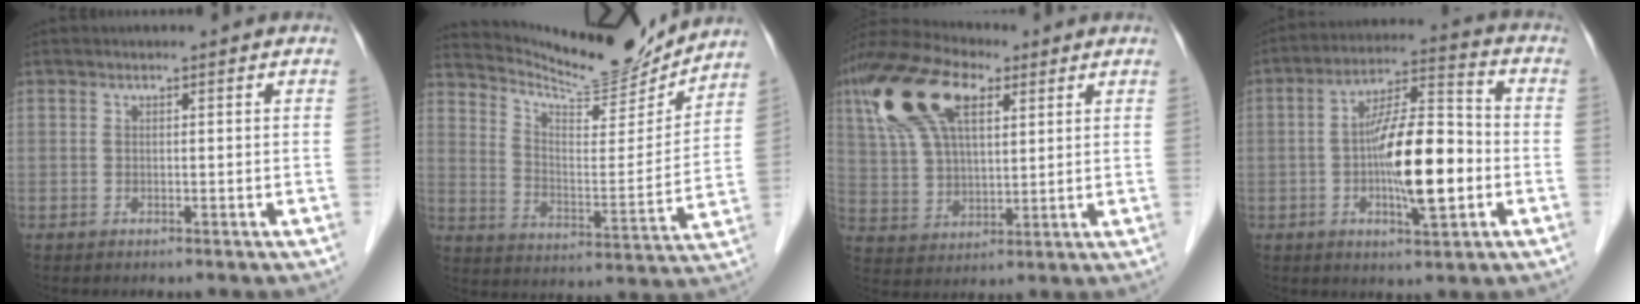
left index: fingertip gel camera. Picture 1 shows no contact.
{"total": 14.2, "force": [13.9, 0.9, 2.5], "torque": [-0.051, -0.025, 0.209]}
{"total": 14.2, "force": [6.8, 6.4, 10.7], "torque": [-0.231, 0.033, 0.130]}
{"total": 12.7, "force": [-2.4, 2.7, 12.2], "torque": [-0.219, 0.008, -0.040]}